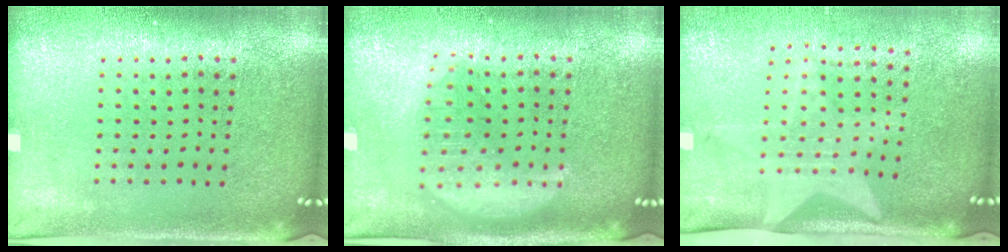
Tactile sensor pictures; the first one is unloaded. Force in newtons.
{"total": 2.1, "press": 2.1, "slide": 0.1}
{"total": 2.1, "press": 1.5, "slide": 1.4}